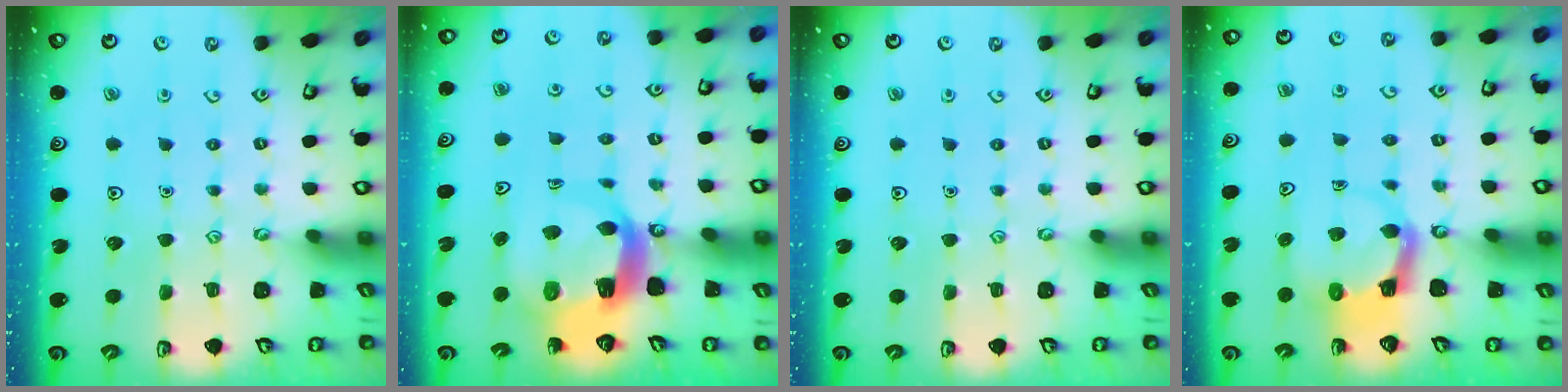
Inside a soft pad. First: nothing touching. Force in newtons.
{"total": 8.4, "press": 8.3, "slide": 0.9}
{"total": 0.0}
{"total": 3.8, "press": 3.7, "slide": 0.7}